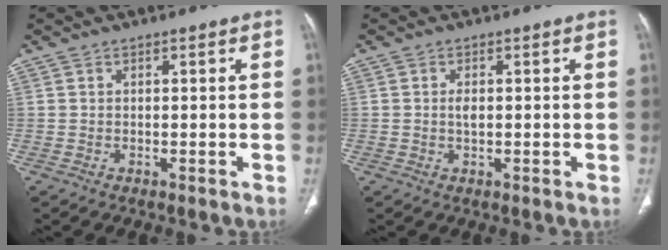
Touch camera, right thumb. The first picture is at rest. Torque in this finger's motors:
{"motor_torque": [0.36, 0.31, 0.27, -0.22, 0.14]}